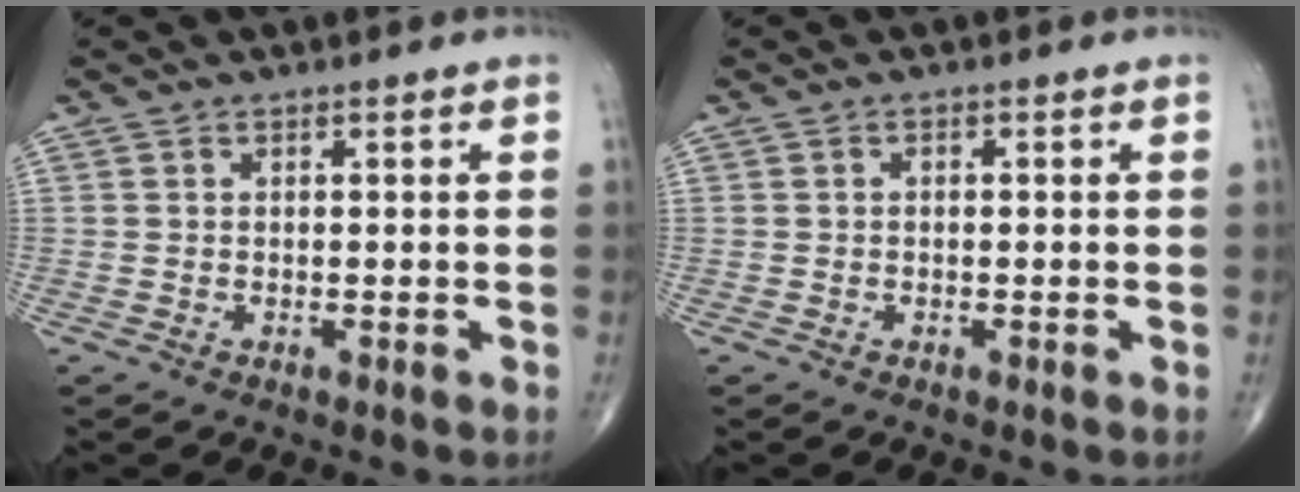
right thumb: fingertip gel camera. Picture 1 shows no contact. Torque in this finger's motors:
{"motor_torque": [-0.20, -0.04, 0.05, 0.16, 0.04]}